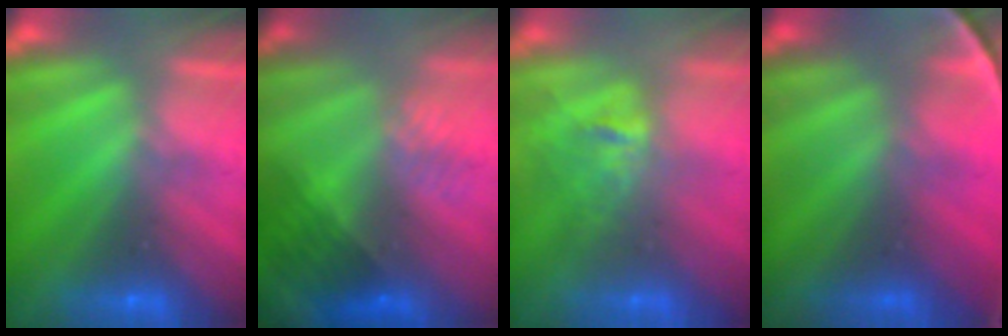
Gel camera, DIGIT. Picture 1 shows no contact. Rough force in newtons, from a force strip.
{"total": 7.6}
{"total": 2.7}
{"total": 7.6}